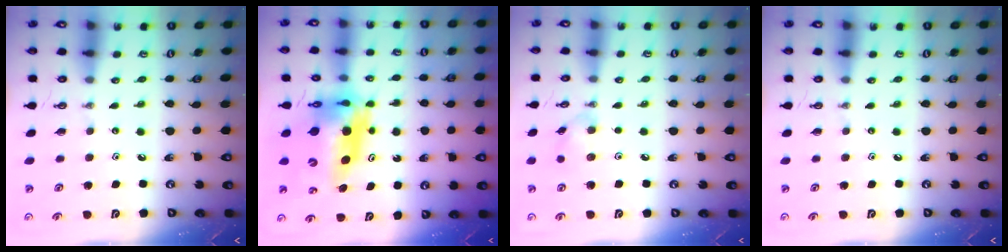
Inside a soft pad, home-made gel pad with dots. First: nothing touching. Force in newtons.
{"total": 14.1, "press": 14.0, "slide": 1.6}
{"total": 7.0, "press": 7.0, "slide": 0.5}
{"total": 0.0}